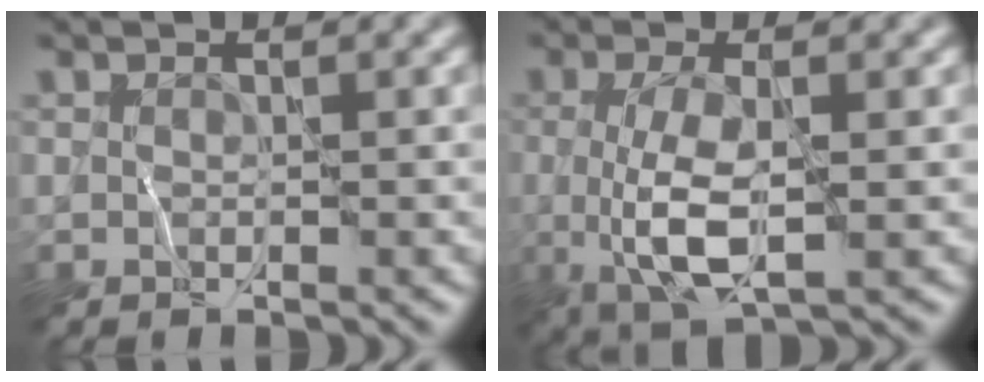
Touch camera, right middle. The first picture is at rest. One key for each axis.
{"total": 5.1, "fx": -0.2, "fy": 1.5, "fz": 4.9, "tx": -0.105, "ty": -0.011, "tz": -0.002}